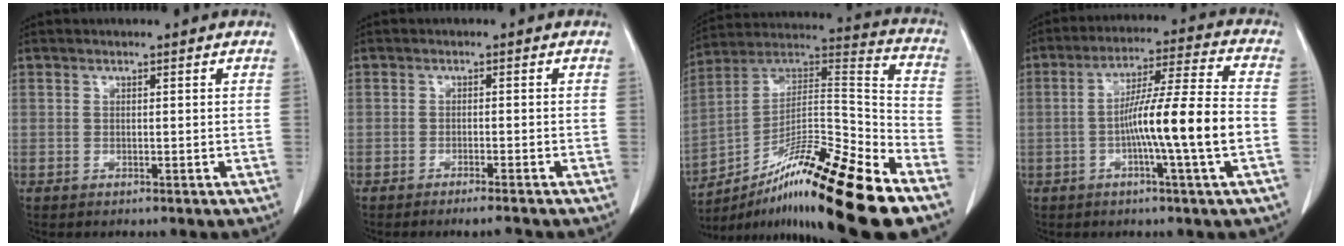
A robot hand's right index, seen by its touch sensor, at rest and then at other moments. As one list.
[{"total": 2.7, "force": [-2.3, -0.4, 1.3], "torque": [-0.016, -0.003, -0.034]}, {"total": 22.9, "force": [-14.9, 1.0, 17.3], "torque": [-0.255, 0.002, -0.251]}, {"total": 12.8, "force": [-2.9, -0.9, 12.4], "torque": [-0.214, 0.005, -0.054]}]